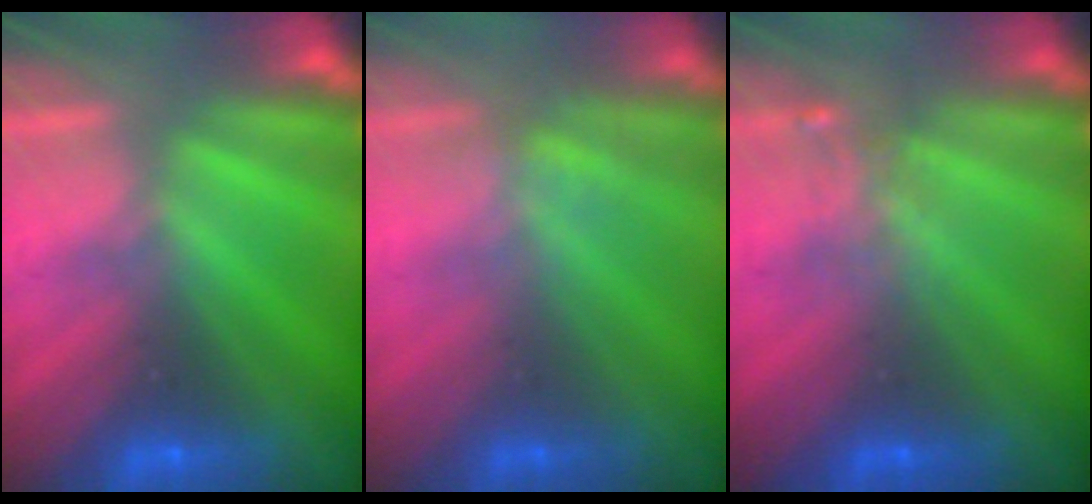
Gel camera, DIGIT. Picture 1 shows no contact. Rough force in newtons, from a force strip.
{"total": 2.3}
{"total": 2.2}